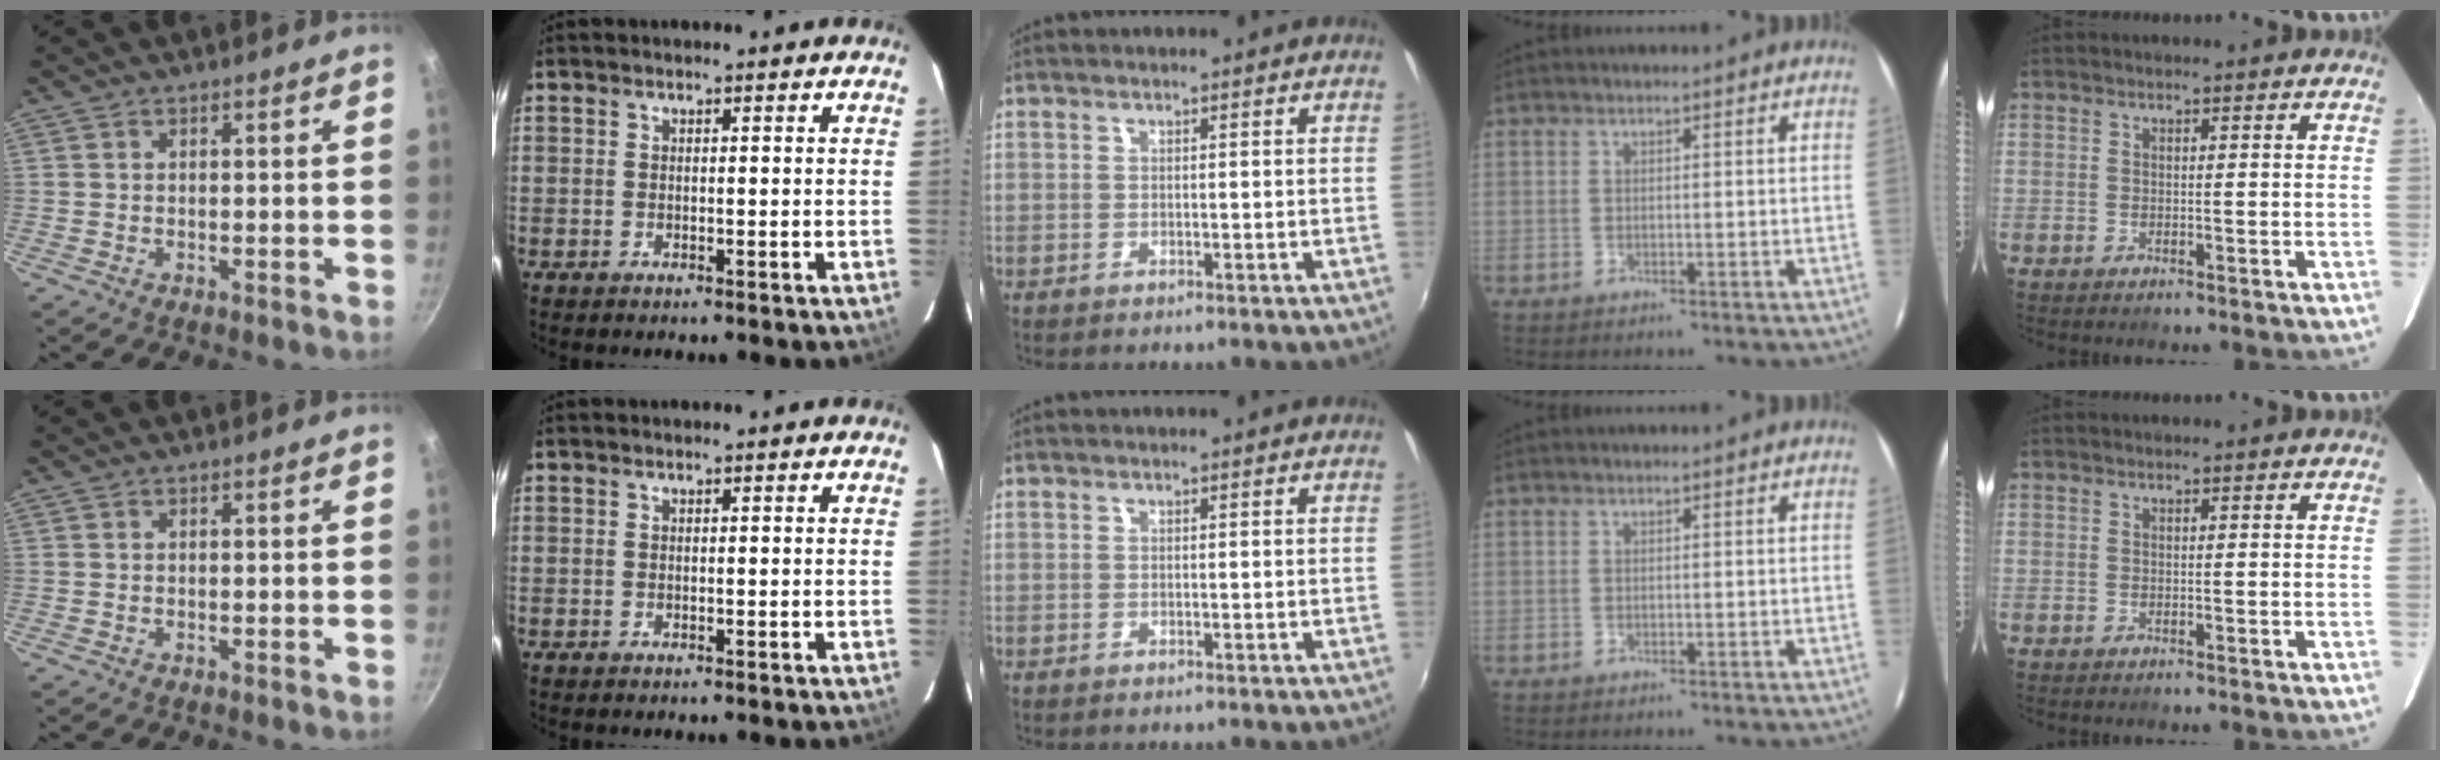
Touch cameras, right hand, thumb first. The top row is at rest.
{}